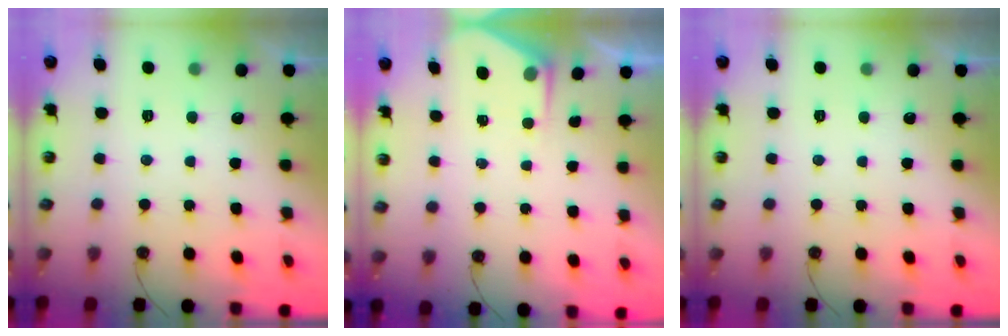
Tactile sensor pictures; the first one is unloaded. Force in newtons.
{"total": 2.5, "press": 2.5, "slide": 0.4}
{"total": 0.0}